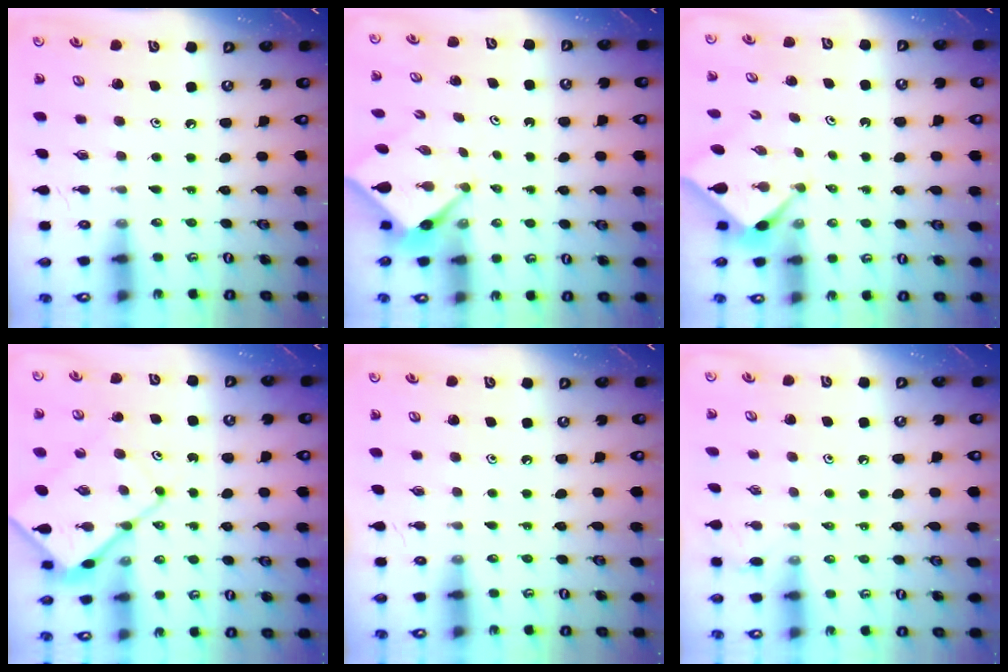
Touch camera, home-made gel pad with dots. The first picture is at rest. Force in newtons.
{"total": 3.3, "press": 3.3, "slide": 0.3}
{"total": 2.4, "press": 2.3, "slide": 0.3}
{"total": 10.7, "press": 10.7, "slide": 1.2}
{"total": 0.0}
{"total": 5.7, "press": 5.6, "slide": 0.8}